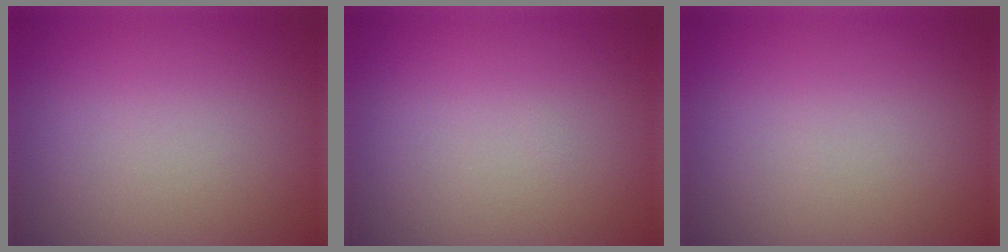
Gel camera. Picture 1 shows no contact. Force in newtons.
{"total": 0.0}
{"total": 0.0}